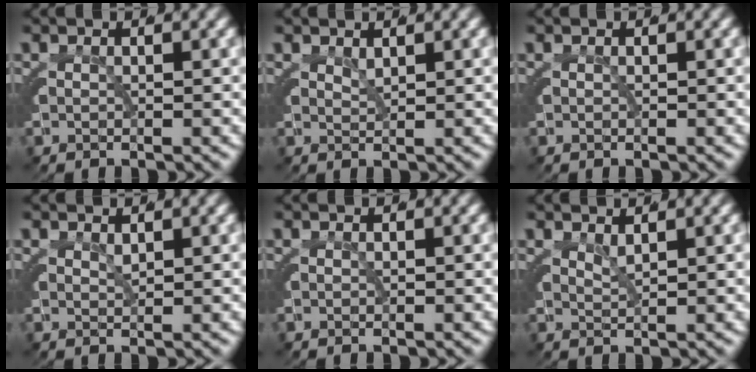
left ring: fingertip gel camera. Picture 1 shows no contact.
{"total": 1.3, "force": [1.2, -0.2, 0.3], "torque": [-0.005, -0.005, 0.029]}
{"total": 0.0}
{"total": 1.0, "force": [0.9, 0.0, 0.4], "torque": [-0.006, -0.005, 0.023]}
{"total": 0.0}
{"total": 1.7, "force": [1.6, -0.4, 0.4], "torque": [-0.008, -0.005, 0.035]}